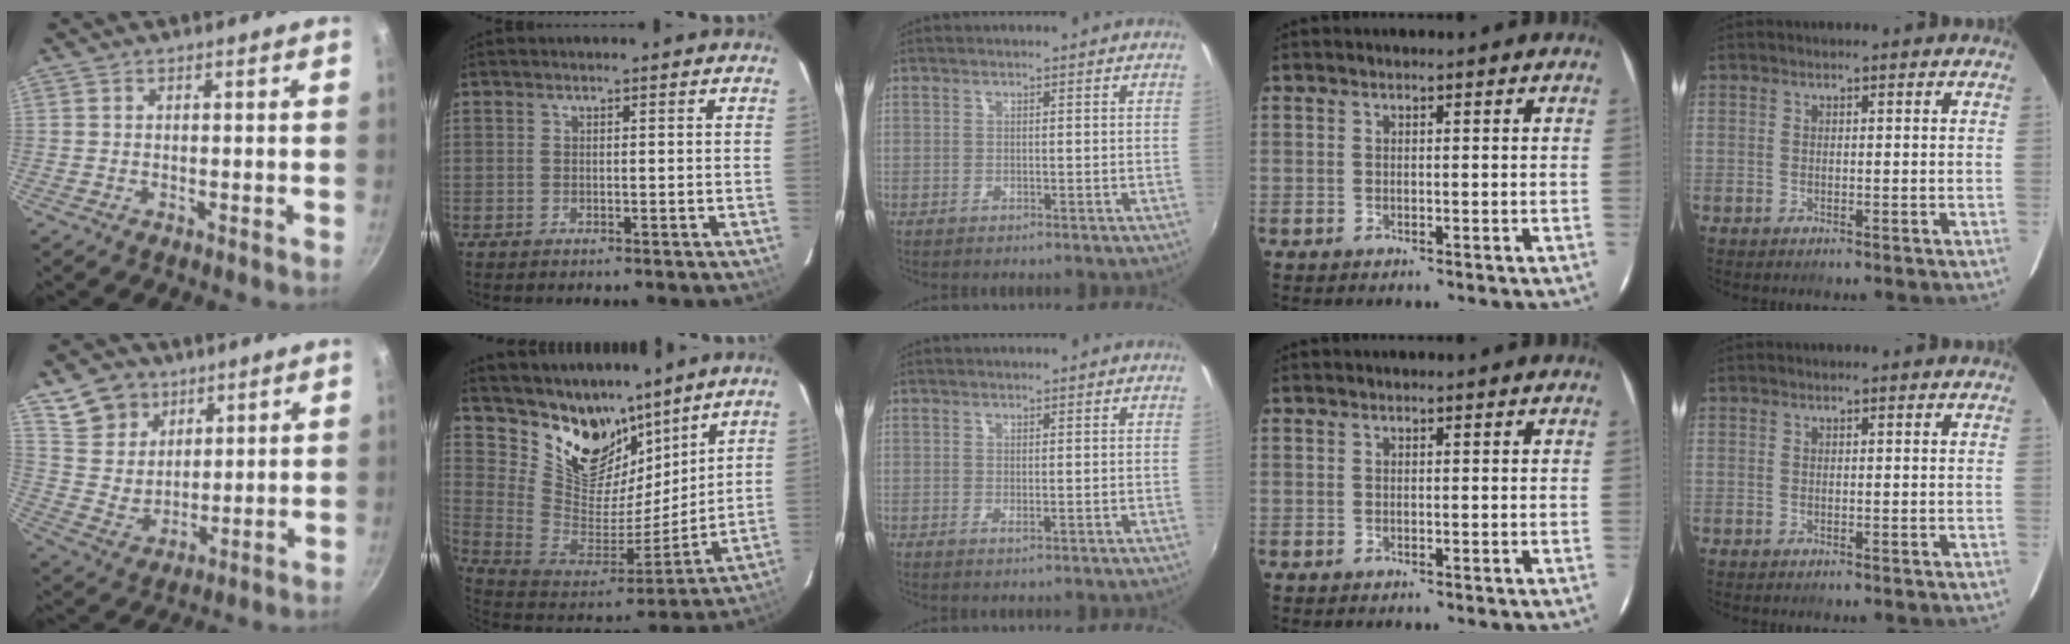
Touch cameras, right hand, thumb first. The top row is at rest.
{"thumb": {"total": 10.2, "force": [6.1, 7.5, 3.3], "torque": [-0.032, -0.025, 0.124]}, "index": {"total": 18.7, "force": [13.6, 10.4, 7.6], "torque": [-0.170, -0.007, 0.261]}, "middle": {"total": 0.8, "force": [-0.1, 0.0, 0.7], "torque": [-0.012, 0.000, -0.001]}}